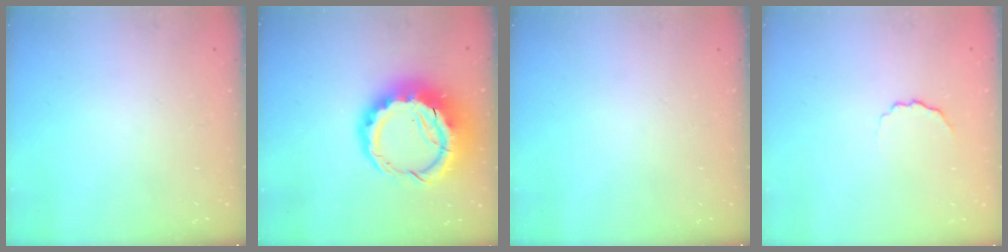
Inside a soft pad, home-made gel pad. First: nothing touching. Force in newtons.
{"total": 14.6, "press": 14.3, "slide": 3.0}
{"total": 0.0}
{"total": 3.9, "press": 3.8, "slide": 0.8}